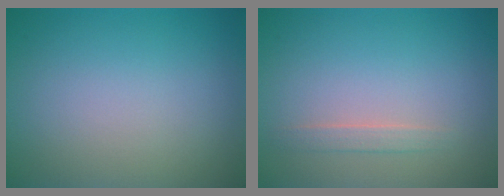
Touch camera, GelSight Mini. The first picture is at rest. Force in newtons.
{"total": 1.1, "press": 1.1, "slide": 0.2}